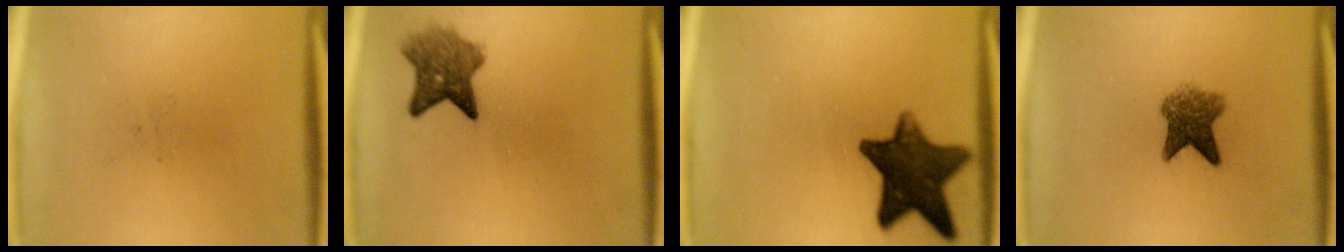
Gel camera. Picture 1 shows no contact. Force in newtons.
{"total": 5.8}
{"total": 12.9}
{"total": 5.5}